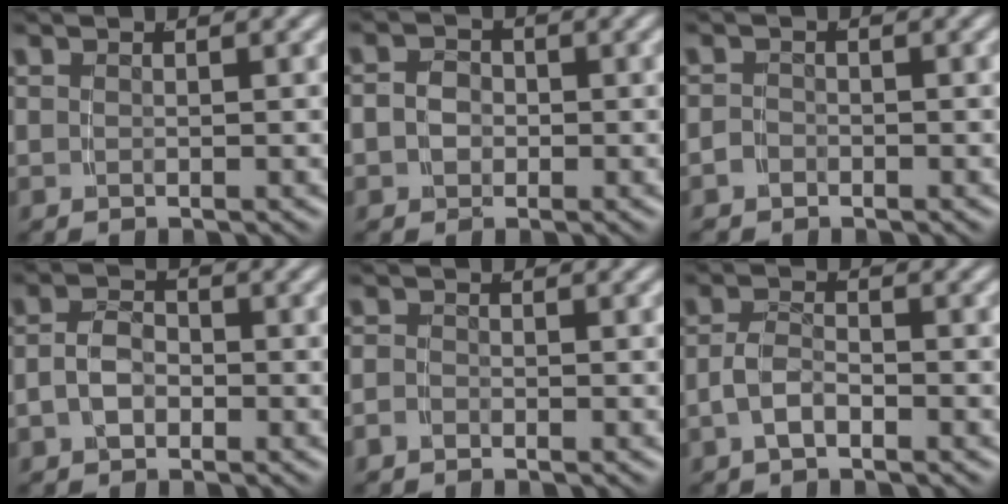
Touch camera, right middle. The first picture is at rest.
{"total": 3.3, "force": [-0.5, 3.1, 1.3], "torque": [-0.037, -0.017, -0.006]}
{"total": 1.3, "force": [-1.2, 0.5, 0.0], "torque": [-0.003, -0.012, -0.016]}
{"total": 3.4, "force": [-1.2, 2.5, 2.0], "torque": [-0.047, -0.009, -0.019]}
{"total": 1.3, "force": [-1.1, 0.6, 0.1], "torque": [-0.006, -0.010, -0.019]}
{"total": 2.5, "force": [-1.5, 1.2, 1.6], "torque": [-0.036, -0.007, -0.024]}